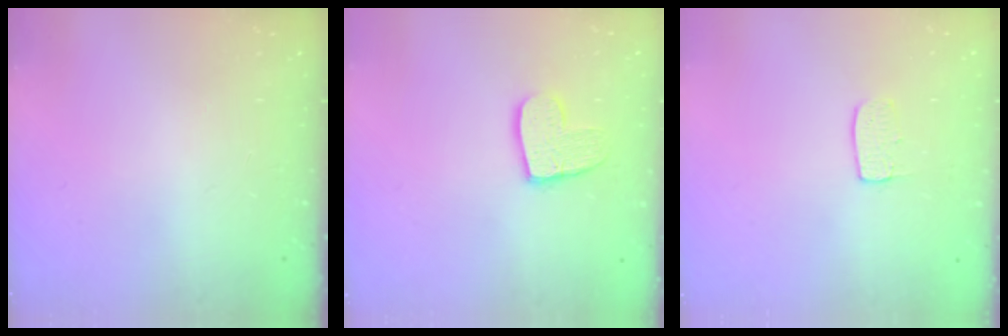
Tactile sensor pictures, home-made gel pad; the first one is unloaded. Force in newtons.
{"total": 10.8, "press": 10.7, "slide": 0.7}
{"total": 6.7, "press": 6.6, "slide": 0.4}